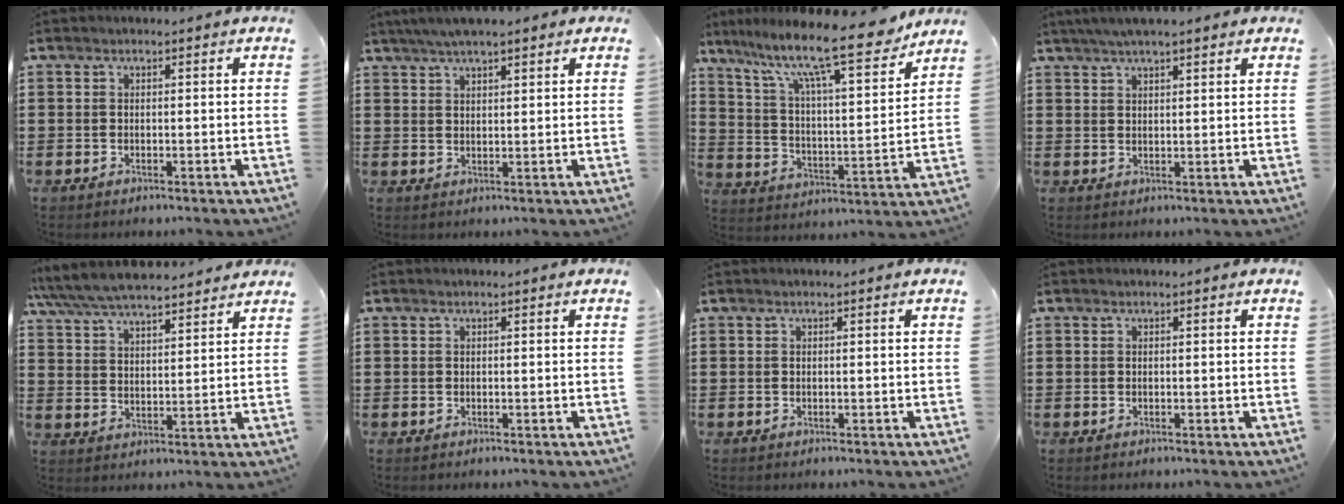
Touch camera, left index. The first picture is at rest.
{"total": 3.9, "force": [3.2, 0.6, 2.3], "torque": [-0.050, 0.003, 0.058]}
{"total": 14.1, "force": [11.2, 1.8, 8.4], "torque": [-0.175, -0.068, 0.184]}
{"total": 3.7, "force": [2.9, 0.5, 2.2], "torque": [-0.049, 0.004, 0.054]}
{"total": 6.6, "force": [6.2, 1.2, 1.9], "torque": [-0.063, -0.025, 0.110]}
{"total": 0.0}
{"total": 0.0}
{"total": 0.0}